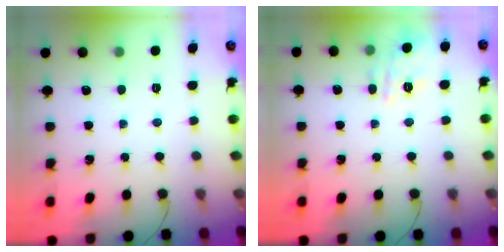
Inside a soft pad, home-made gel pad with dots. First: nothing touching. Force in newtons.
{"total": 3.6, "press": 3.5, "slide": 1.0}